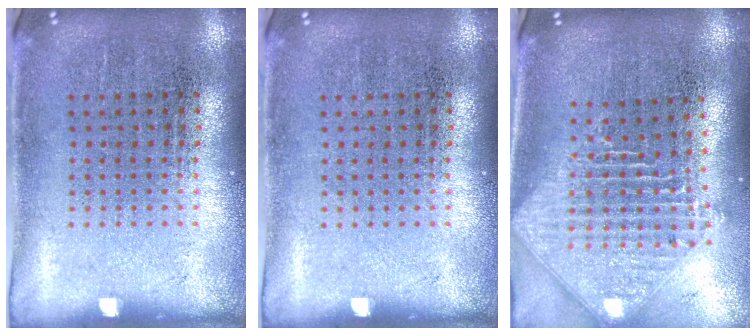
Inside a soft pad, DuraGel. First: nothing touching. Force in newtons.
{"total": 0.0}
{"total": 2.5, "press": 1.9, "slide": 1.7}